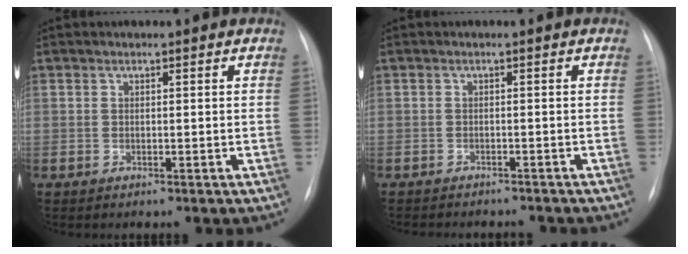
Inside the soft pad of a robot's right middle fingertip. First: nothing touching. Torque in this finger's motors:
{"motor_torque": [0.13, -0.14, 0.03, 0.02]}